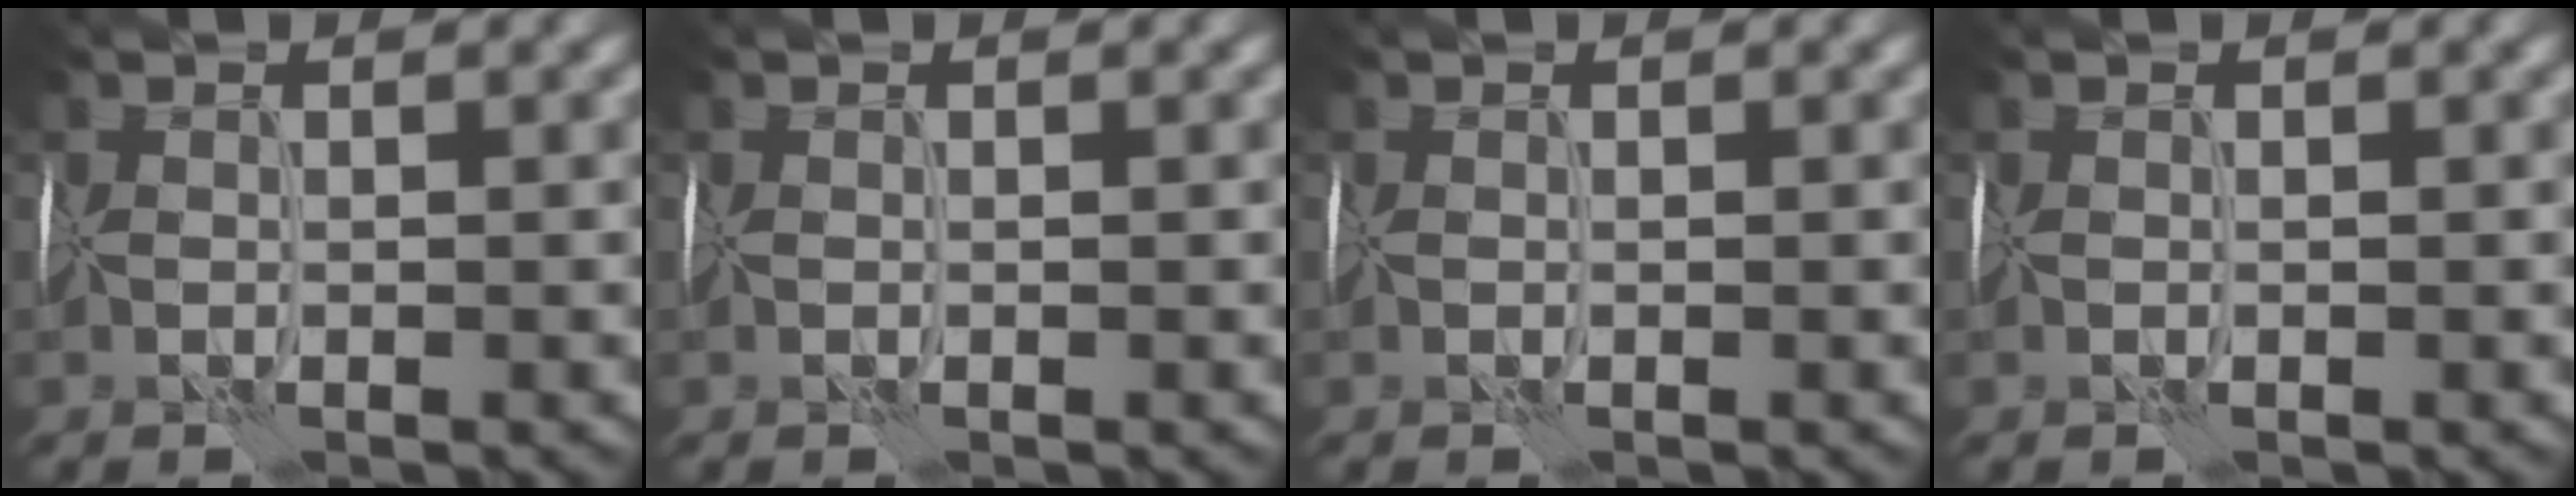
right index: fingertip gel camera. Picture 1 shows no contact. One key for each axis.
{"total": 0.0}
{"total": 0.0}
{"total": 0.0}